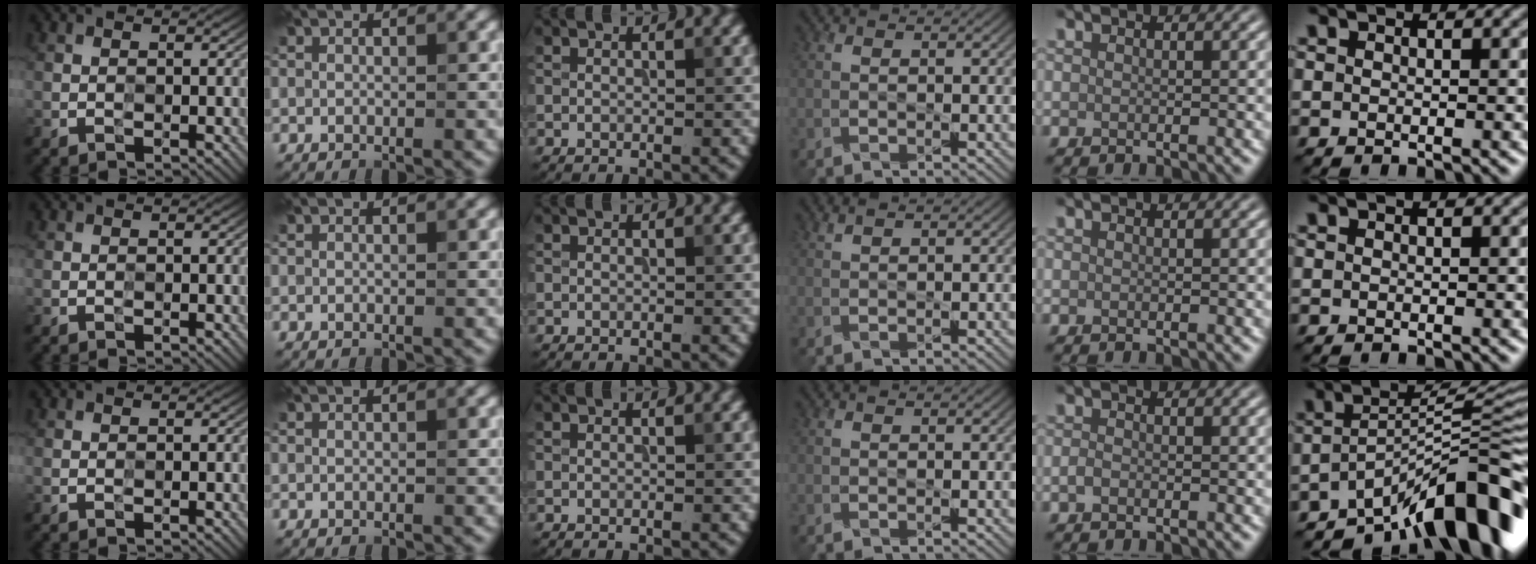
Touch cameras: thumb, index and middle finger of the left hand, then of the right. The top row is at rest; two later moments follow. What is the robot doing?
{"motion": "press", "object": "grip strengthener"}